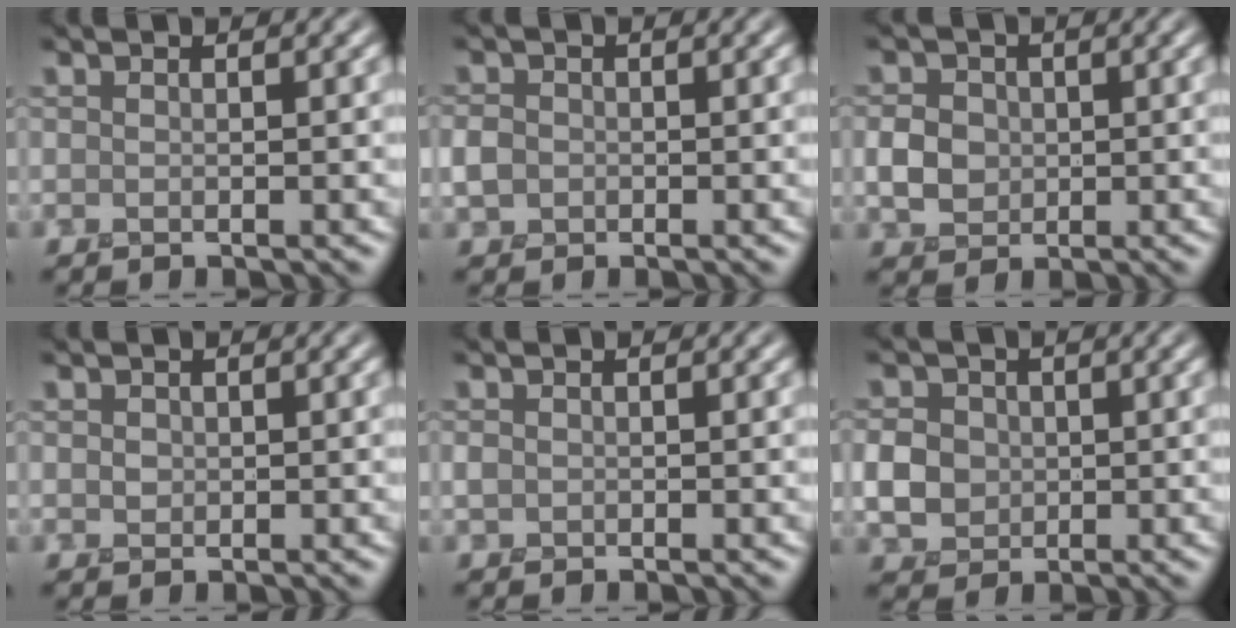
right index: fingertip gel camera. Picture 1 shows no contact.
{"total": 1.7, "force": [-0.3, 1.5, 0.7], "torque": [-0.014, 0.002, -0.014]}
{"total": 2.8, "force": [-0.1, 2.4, 1.3], "torque": [-0.027, 0.001, -0.003]}
{"total": 0.8, "force": [0.2, 0.8, 0.3], "torque": [-0.003, 0.001, 0.004]}
{"total": 0.9, "force": [-0.1, 0.8, 0.4], "torque": [-0.008, 0.001, -0.008]}
{"total": 3.5, "force": [-0.1, 3.1, 1.6], "torque": [-0.037, 0.003, -0.004]}